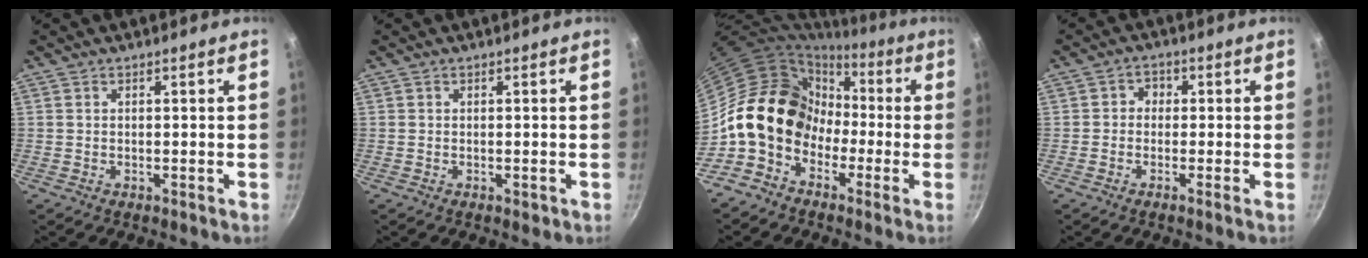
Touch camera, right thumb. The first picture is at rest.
{"total": 1.0, "force": [-0.4, 0.6, 0.8], "torque": [-0.011, 0.000, -0.006]}
{"total": 14.2, "force": [-2.1, 11.6, 7.9], "torque": [-0.079, 0.049, -0.046]}
{"total": 2.2, "force": [-0.5, 1.6, 1.4], "torque": [-0.023, 0.015, -0.019]}